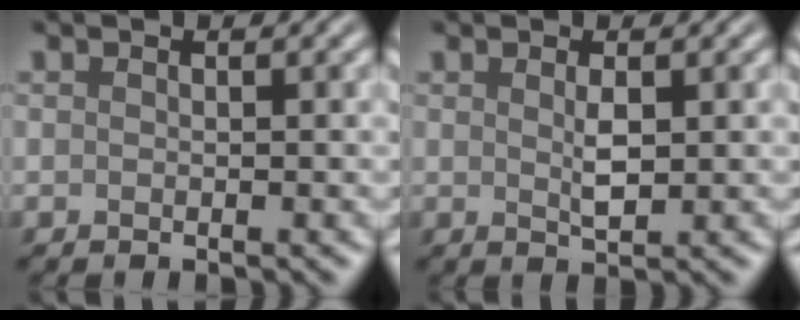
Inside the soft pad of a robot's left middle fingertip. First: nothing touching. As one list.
[{"total": 1.4, "force": [0.4, 0.3, 1.3], "torque": [-0.033, -0.003, 0.010]}]